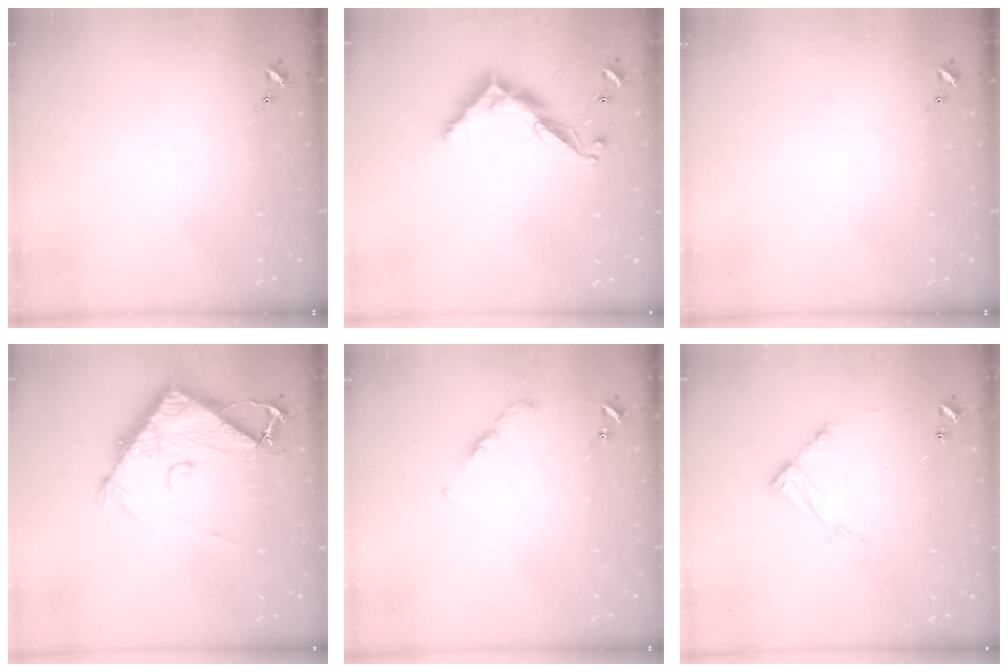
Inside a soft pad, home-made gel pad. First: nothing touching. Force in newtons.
{"total": 11.3, "press": 11.3, "slide": 0.3}
{"total": 0.0}
{"total": 10.6, "press": 10.5, "slide": 1.0}
{"total": 3.5, "press": 3.5, "slide": 0.4}
{"total": 10.4, "press": 10.3, "slide": 0.7}